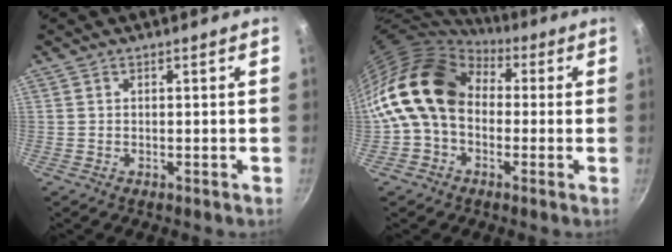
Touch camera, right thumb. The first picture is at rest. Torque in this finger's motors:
{"motor_torque": [2.52, 2.49, 1.31, -1.16, 0.29]}